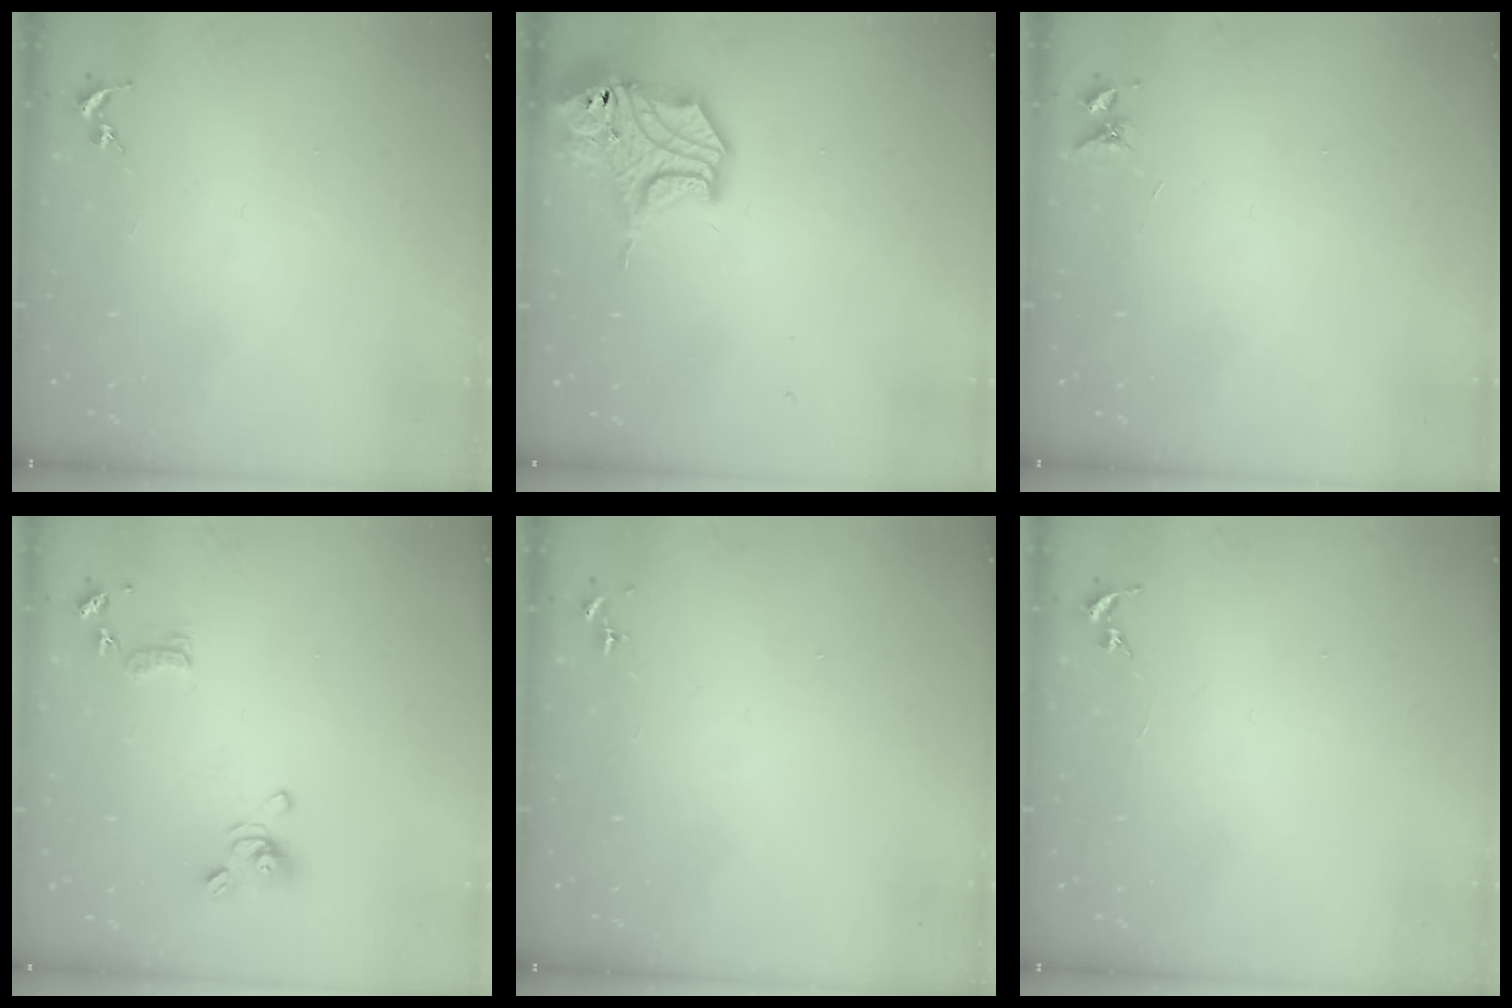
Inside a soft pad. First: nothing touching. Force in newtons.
{"total": 14.8, "press": 14.7, "slide": 2.2}
{"total": 3.6, "press": 3.6, "slide": 0.5}
{"total": 9.8, "press": 9.7, "slide": 1.7}
{"total": 0.0}
{"total": 0.0}